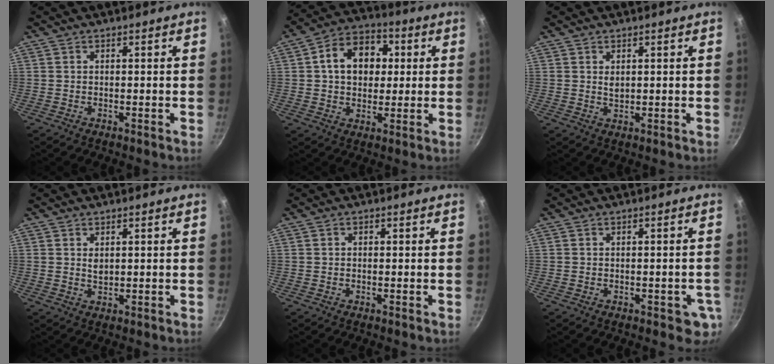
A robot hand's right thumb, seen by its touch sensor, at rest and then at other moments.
{"total": 12.8, "force": [2.3, 9.6, 8.1], "torque": [-0.092, 0.018, 0.023]}
{"total": 1.8, "force": [0.6, 1.1, 1.3], "torque": [-0.020, -0.002, 0.013]}
{"total": 1.8, "force": [0.7, 1.1, 1.3], "torque": [-0.020, -0.002, 0.014]}
{"total": 0.5, "force": [0.0, 0.5, 0.1], "torque": [0.000, 0.003, -0.001]}
{"total": 4.3, "force": [-1.3, 2.6, 3.2], "torque": [-0.016, 0.005, -0.013]}